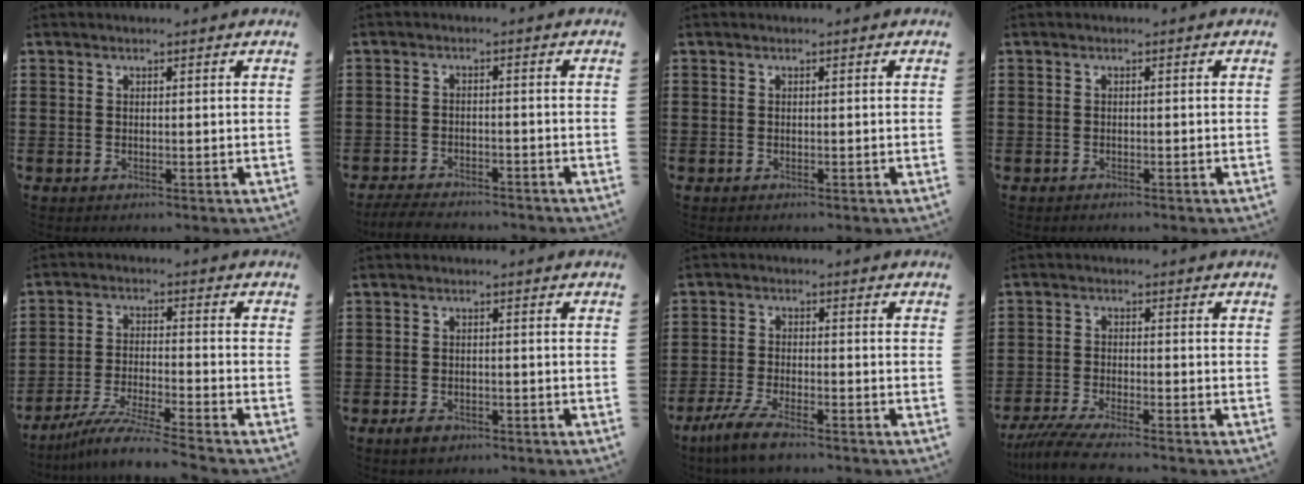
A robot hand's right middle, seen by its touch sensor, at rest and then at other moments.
{"total": 3.5, "force": [-3.4, 0.5, 0.6], "torque": [-0.019, -0.002, -0.072]}
{"total": 0.0}
{"total": 0.5, "force": [-0.5, 0.0, 0.0], "torque": [-0.001, 0.000, -0.012]}
{"total": 7.1, "force": [-6.3, -0.5, 3.2], "torque": [-0.066, -0.016, -0.120]}
{"total": 1.8, "force": [-1.4, 1.0, 0.7], "torque": [-0.017, 0.000, -0.028]}
{"total": 5.3, "force": [-4.3, 0.8, 3.1], "torque": [-0.079, -0.011, -0.086]}
{"total": 4.8, "force": [-4.4, 0.0, 2.0], "torque": [-0.055, -0.018, -0.087]}